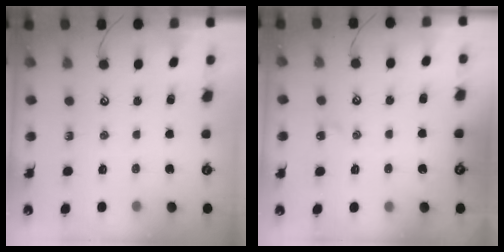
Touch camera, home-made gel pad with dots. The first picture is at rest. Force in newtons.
{"total": 2.8, "press": 2.7, "slide": 0.6}